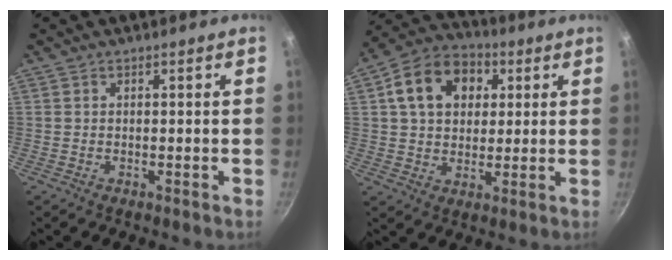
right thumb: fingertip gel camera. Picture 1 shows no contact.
{"total": 14.1, "force": [4.1, 10.5, 8.4], "torque": [-0.120, 0.018, 0.055]}